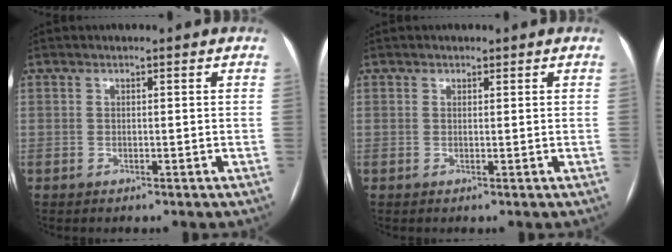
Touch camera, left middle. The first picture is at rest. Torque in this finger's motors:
{"motor_torque": [-0.05, -0.06, -0.10, -0.01]}